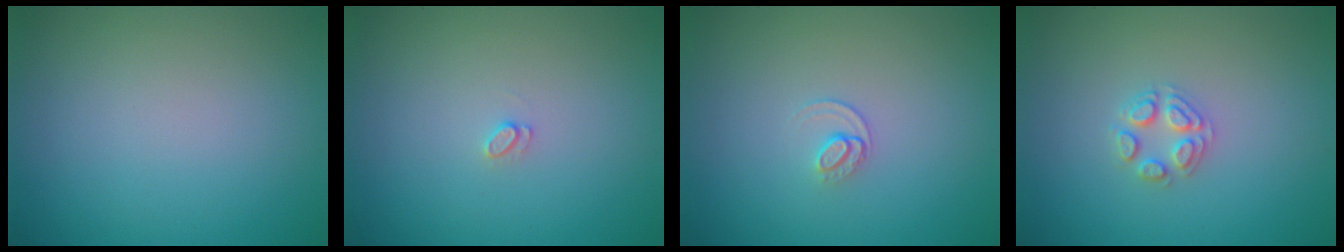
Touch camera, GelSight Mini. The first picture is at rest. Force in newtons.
{"total": 0.7, "press": 0.7, "slide": 0.1}
{"total": 1.0, "press": 0.6, "slide": 0.8}
{"total": 2.2, "press": 2.2, "slide": 0.2}